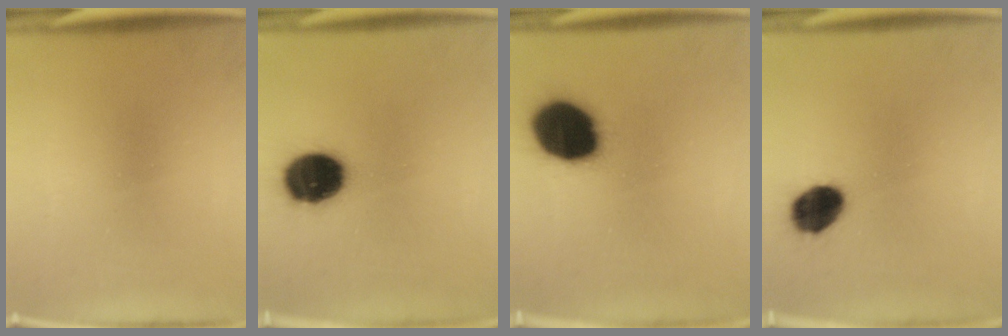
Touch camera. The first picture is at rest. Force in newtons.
{"total": 14.8}
{"total": 18.2}
{"total": 9.3}